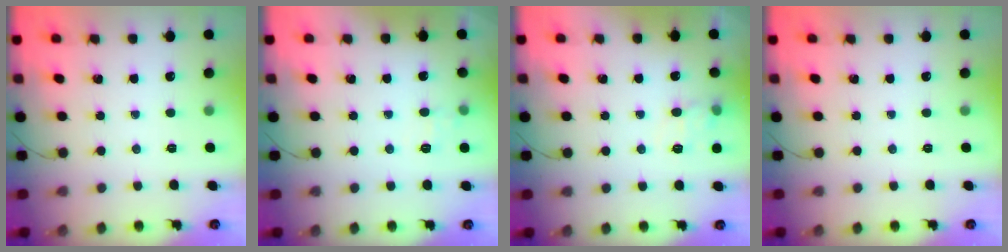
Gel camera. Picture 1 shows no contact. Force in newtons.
{"total": 6.9, "press": 6.7, "slide": 1.7}
{"total": 8.0, "press": 7.8, "slide": 1.9}
{"total": 0.0}